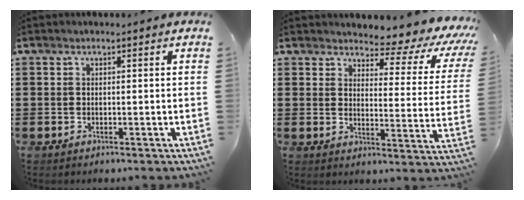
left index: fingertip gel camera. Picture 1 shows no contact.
{"total": 4.6, "force": [3.9, 1.3, 2.1], "torque": [-0.041, -0.036, 0.058]}